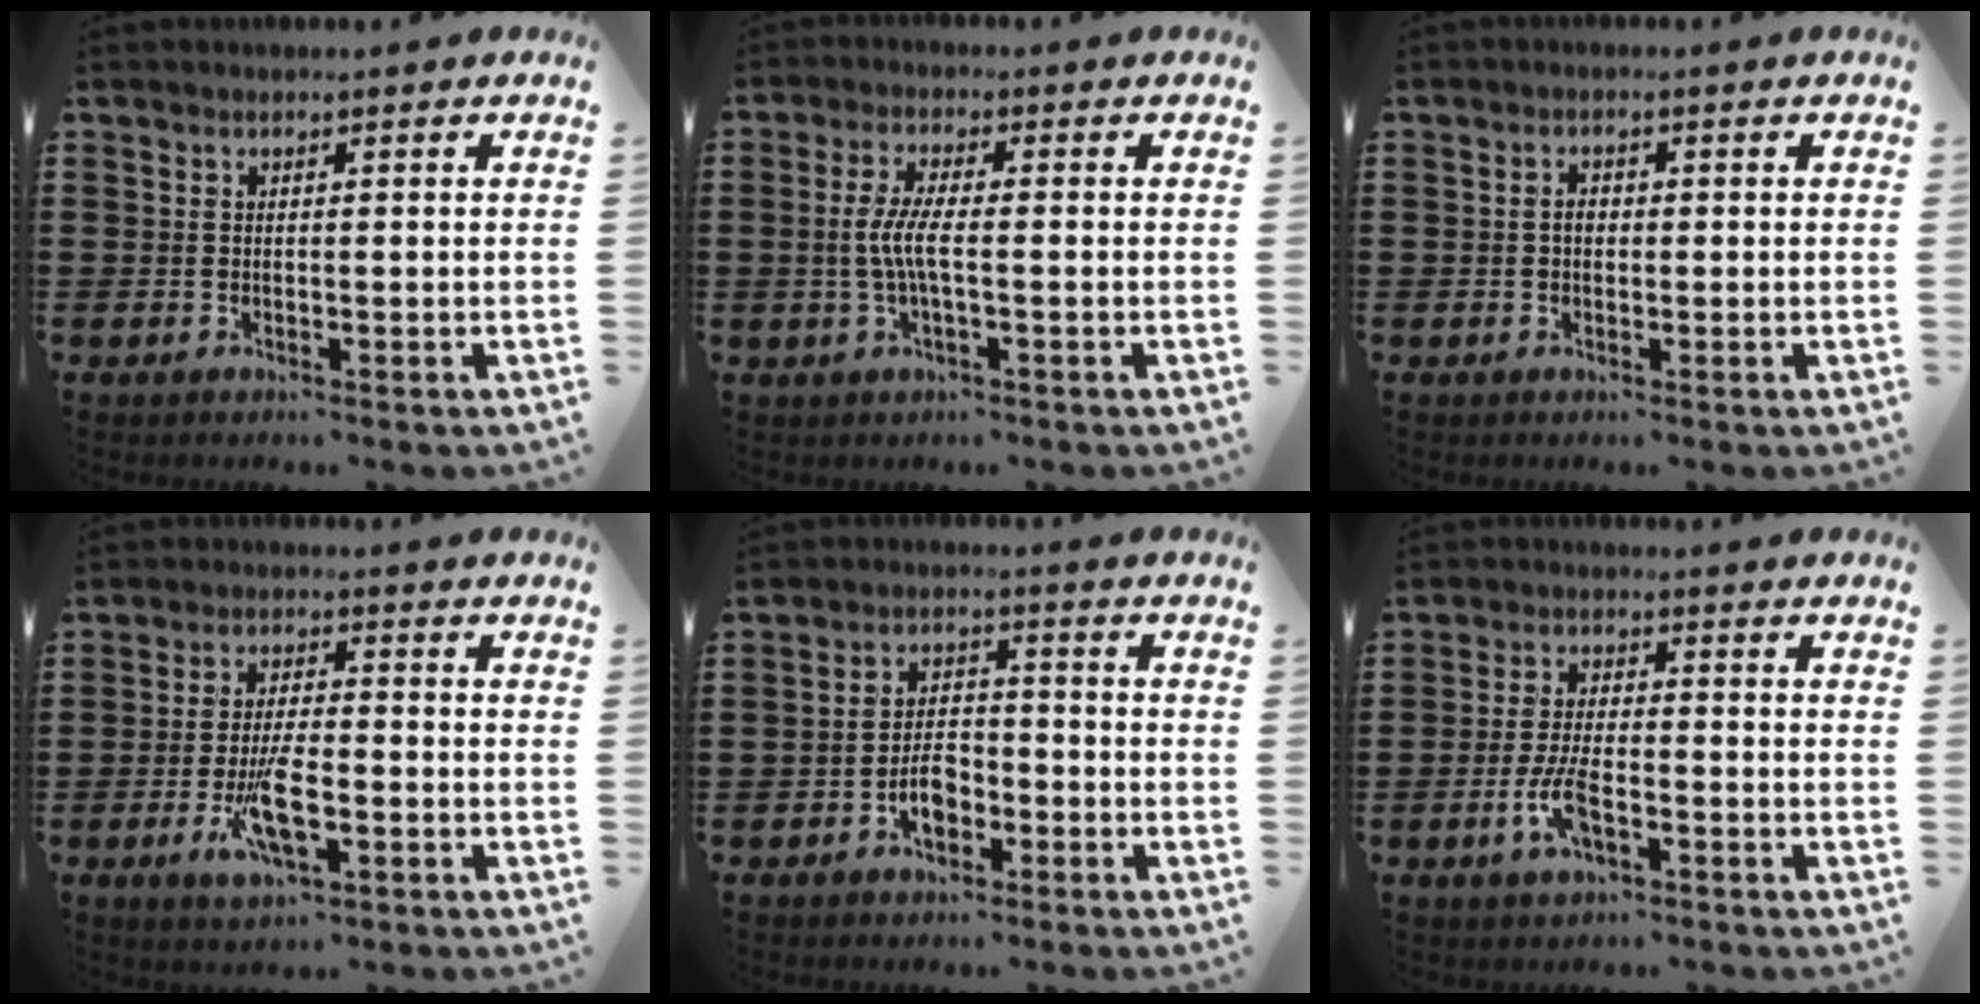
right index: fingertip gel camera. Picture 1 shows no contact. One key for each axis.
{"total": 4.6, "fx": -0.8, "fy": 0.5, "fz": 4.5, "tx": -0.108, "ty": -0.009, "tz": -0.025}
{"total": 1.3, "fx": -0.1, "fy": 0.6, "fz": 1.2, "tx": -0.021, "ty": 0.004, "tz": -0.002}
{"total": 7.8, "fx": -2.8, "fy": 2.4, "fz": 6.8, "tx": -0.142, "ty": -0.014, "tz": -0.050}
{"total": 4.8, "fx": -2.3, "fy": 2.6, "fz": 3.3, "tx": -0.062, "ty": 0.005, "tz": -0.043}
{"total": 5.6, "fx": -2.2, "fy": 2.2, "fz": 4.6, "tx": -0.102, "ty": -0.002, "tz": -0.045}